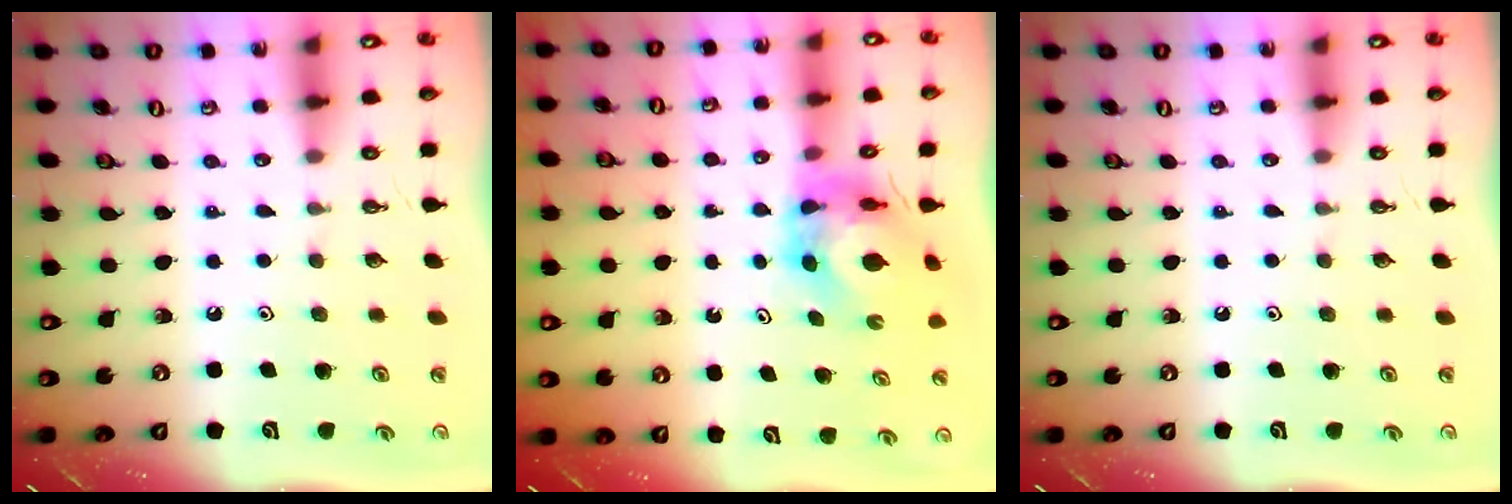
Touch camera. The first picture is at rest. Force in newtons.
{"total": 7.5, "press": 7.5, "slide": 0.7}
{"total": 0.0}